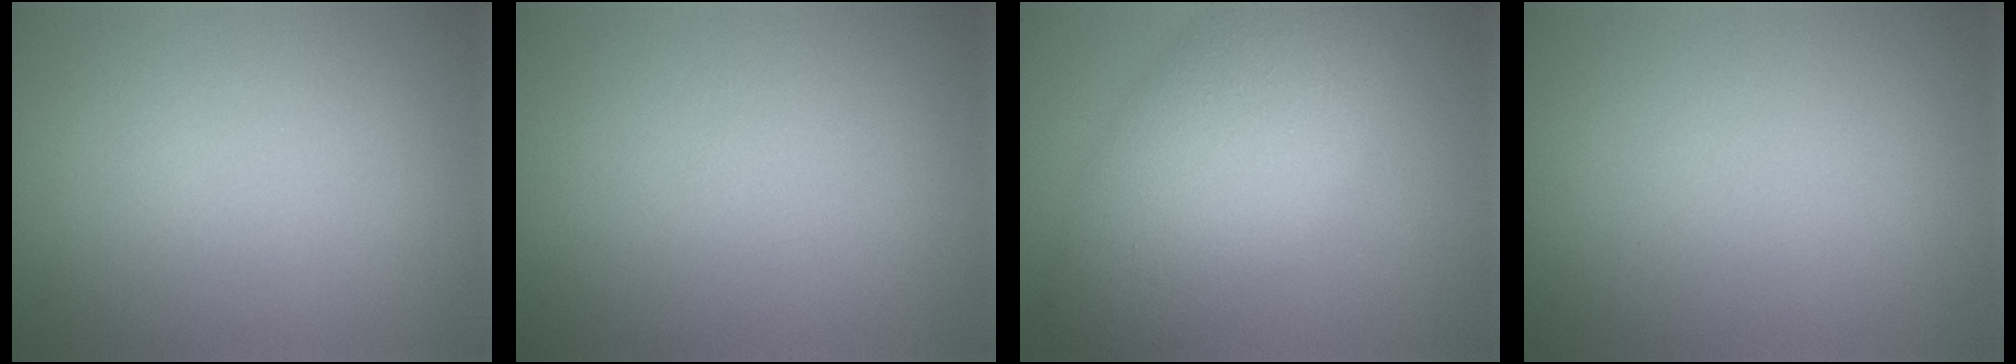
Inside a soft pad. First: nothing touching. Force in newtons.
{"total": 0.0}
{"total": 7.8, "press": 7.8, "slide": 0.6}
{"total": 0.0}